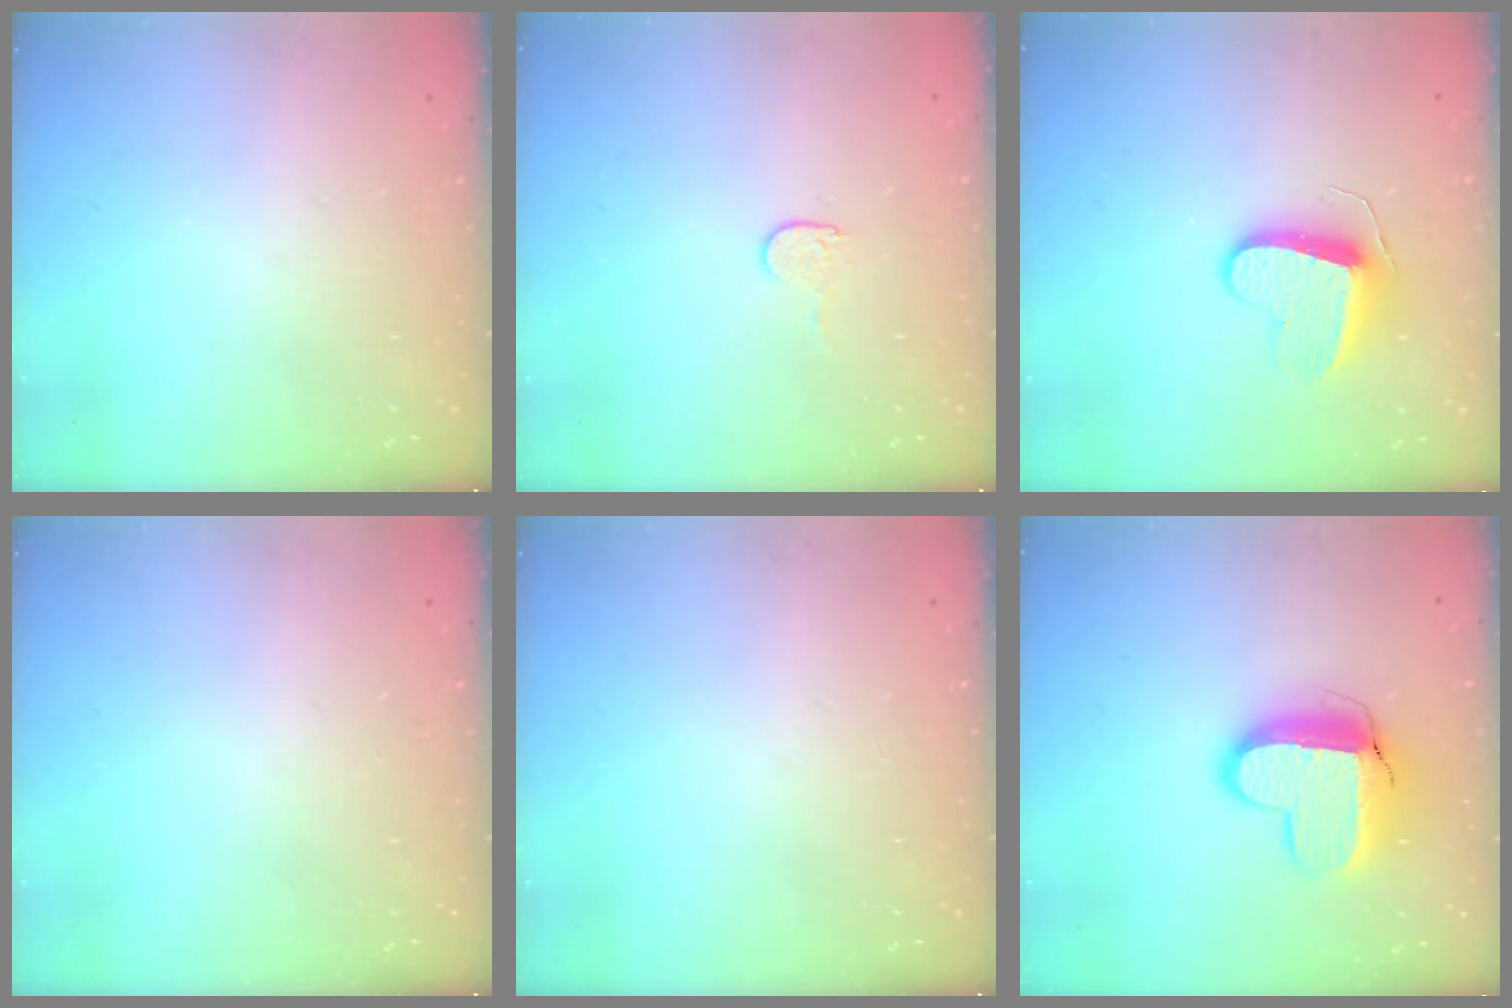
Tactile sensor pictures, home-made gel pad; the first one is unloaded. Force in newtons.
{"total": 4.0, "press": 4.0, "slide": 0.3}
{"total": 9.2, "press": 9.2, "slide": 0.4}
{"total": 0.0}
{"total": 0.0}
{"total": 12.4, "press": 12.4, "slide": 1.0}